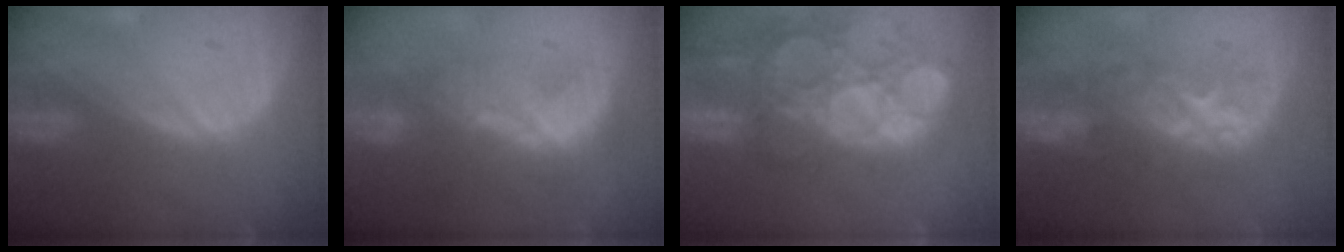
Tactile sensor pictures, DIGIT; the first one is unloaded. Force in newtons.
{"total": 8.9, "press": 7.7, "slide": 4.4}
{"total": 15.0, "press": 12.6, "slide": 8.2}
{"total": 8.2, "press": 8.2, "slide": 0.5}